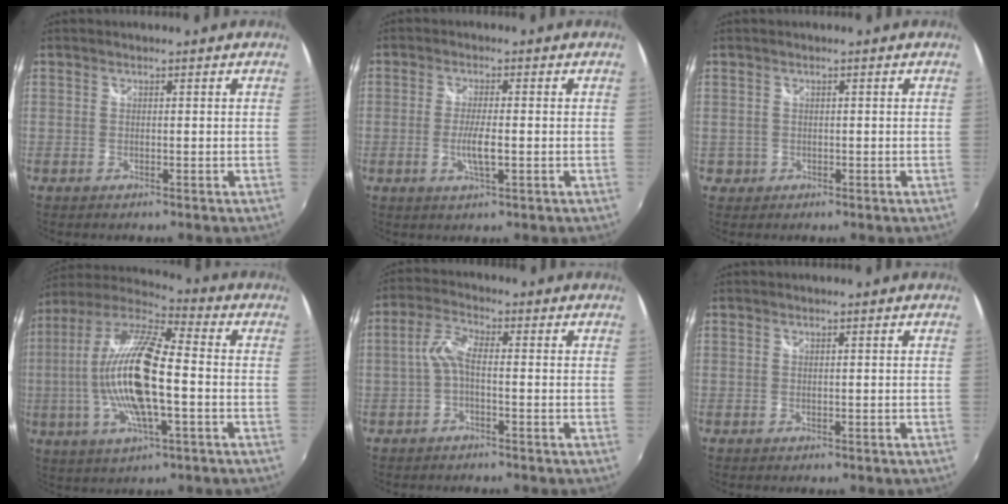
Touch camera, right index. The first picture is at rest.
{"total": 4.4, "force": [-1.1, 0.6, 4.3], "torque": [-0.082, -0.009, -0.019]}
{"total": 2.1, "force": [-0.4, 2.0, 0.0], "torque": [0.002, 0.005, -0.002]}
{"total": 18.7, "force": [-2.0, 4.8, 18.0], "torque": [-0.333, -0.005, -0.045]}
{"total": 4.3, "force": [-1.2, 1.3, 3.9], "torque": [-0.089, 0.012, -0.025]}
{"total": 0.0}